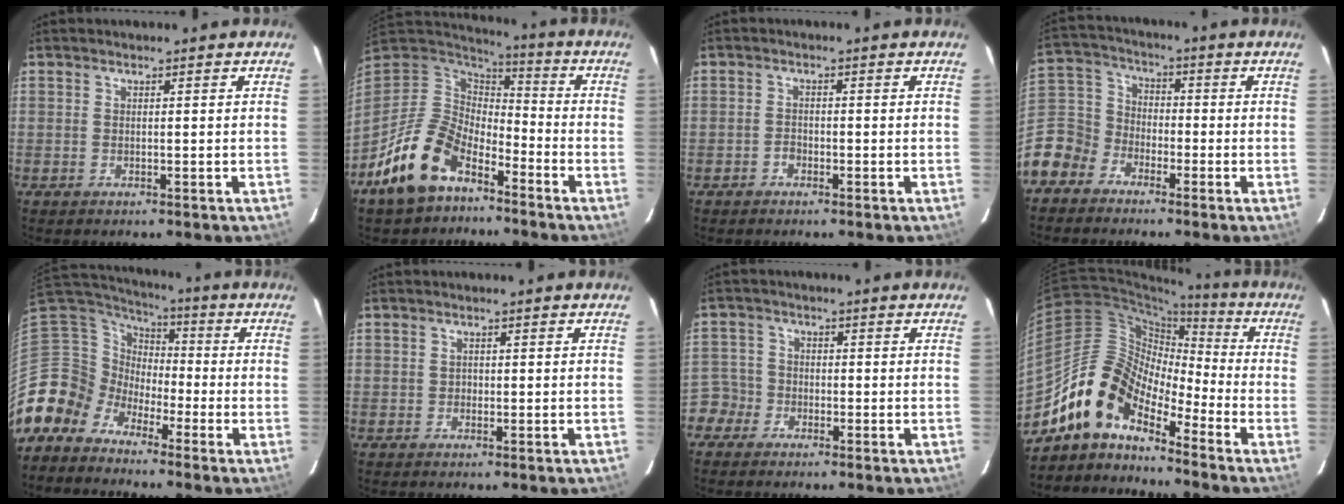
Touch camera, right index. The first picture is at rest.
{"total": 15.6, "force": [-9.6, 8.8, 8.6], "torque": [-0.193, 0.001, -0.170]}
{"total": 1.5, "force": [-1.1, 1.0, 0.4], "torque": [-0.006, 0.004, -0.019]}
{"total": 9.8, "force": [-6.0, 7.6, 1.4], "torque": [-0.053, 0.042, -0.135]}
{"total": 7.7, "force": [-5.1, 5.8, -0.6], "torque": [-0.004, 0.049, -0.133]}
{"total": 0.9, "force": [-0.3, 0.8, 0.1], "torque": [0.002, 0.002, -0.004]}
{"total": 3.9, "force": [-2.3, 3.2, -0.3], "torque": [0.013, 0.020, -0.051]}
{"total": 12.2, "force": [-9.6, 5.2, 5.5], "torque": [-0.093, 0.028, -0.198]}